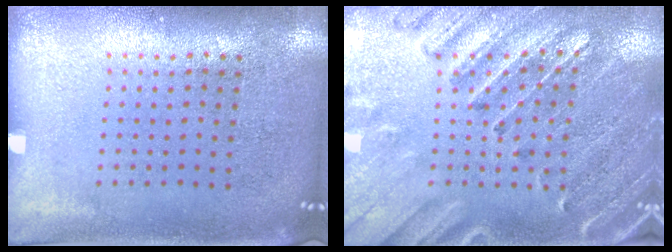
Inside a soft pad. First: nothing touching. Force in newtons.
{"total": 2.9, "press": 2.7, "slide": 0.9}